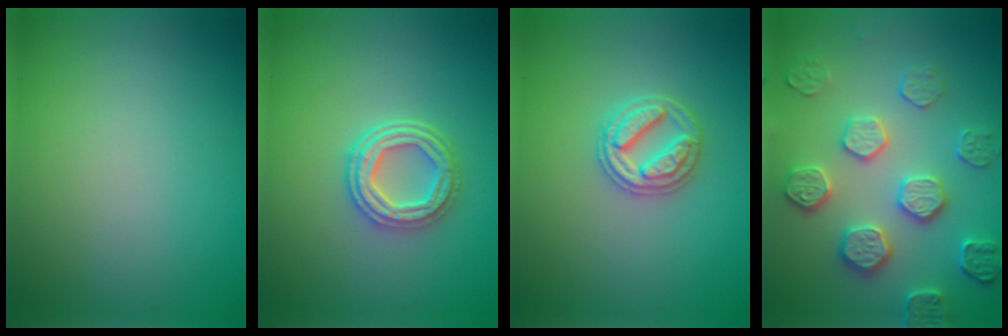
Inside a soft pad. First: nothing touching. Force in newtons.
{"total": 4.1, "press": 3.3, "slide": 2.5}
{"total": 3.0, "press": 2.9, "slide": 0.4}
{"total": 4.7, "press": 4.3, "slide": 1.8}